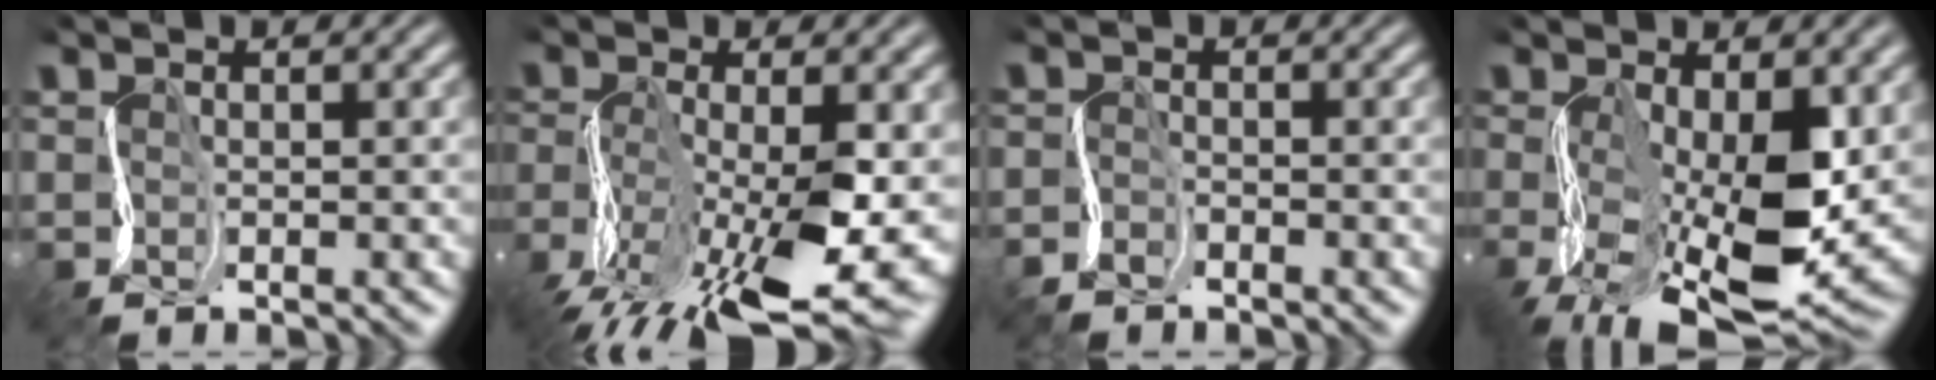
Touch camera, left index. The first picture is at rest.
{"total": 13.1, "force": [-5.4, 4.8, 10.9], "torque": [-0.230, -0.021, -0.094]}
{"total": 2.2, "force": [-2.1, 0.5, 0.2], "torque": [-0.010, -0.001, -0.050]}
{"total": 11.9, "force": [-1.9, 5.4, 10.4], "torque": [-0.195, -0.023, -0.029]}